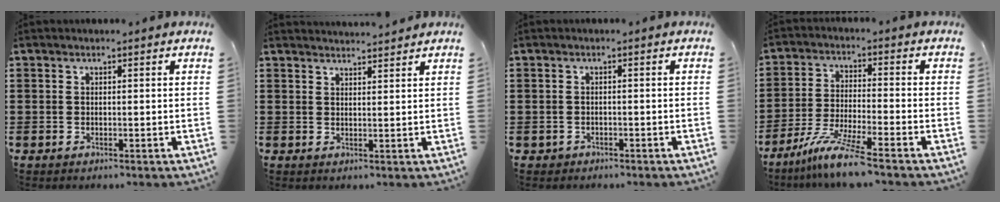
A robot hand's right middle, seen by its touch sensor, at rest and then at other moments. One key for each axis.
{"total": 2.2, "fx": 2.2, "fy": -0.1, "fz": -0.1, "tx": -0.005, "ty": -0.001, "tz": 0.043}
{"total": 0.9, "fx": -0.7, "fy": 0.5, "fz": -0.1, "tx": -0.001, "ty": 0.003, "tz": -0.017}
{"total": 7.8, "fx": -6.2, "fy": 0.0, "fz": 4.8, "tx": -0.100, "ty": -0.014, "tz": -0.119}